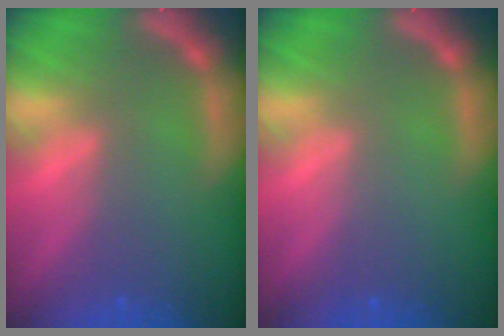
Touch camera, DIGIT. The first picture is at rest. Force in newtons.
{"total": 0.0}